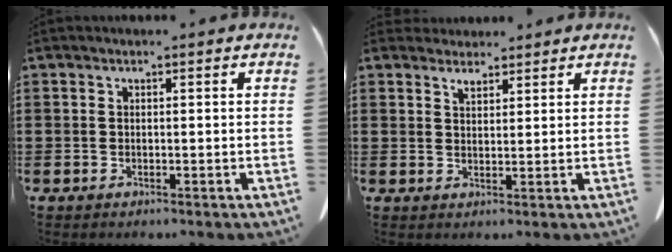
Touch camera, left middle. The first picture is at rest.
{"total": 2.3, "force": [2.1, 0.8, 0.5], "torque": [-0.006, -0.005, 0.039]}